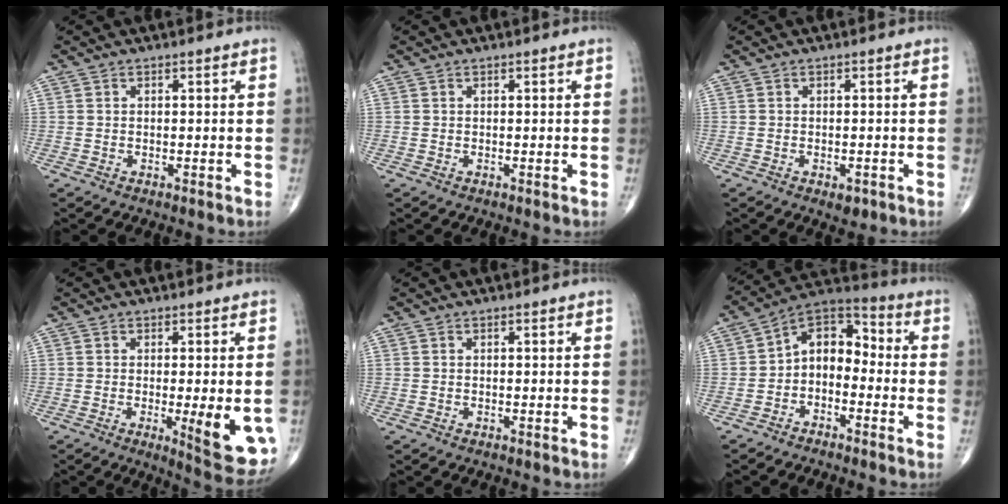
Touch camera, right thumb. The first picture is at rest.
{"total": 0.0}
{"total": 2.2, "force": [-1.1, 1.2, 1.6], "torque": [-0.019, 0.005, -0.008]}
{"total": 10.5, "force": [-2.0, 2.7, 9.9], "torque": [-0.121, -0.023, -0.021]}
{"total": 0.0}
{"total": 9.8, "force": [-2.2, 6.7, 6.8], "torque": [-0.080, 0.054, -0.057]}